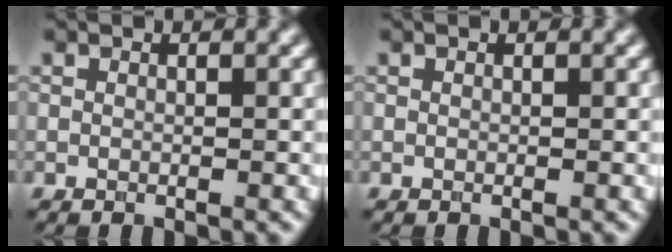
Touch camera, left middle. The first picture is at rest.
{"total": 0.0}